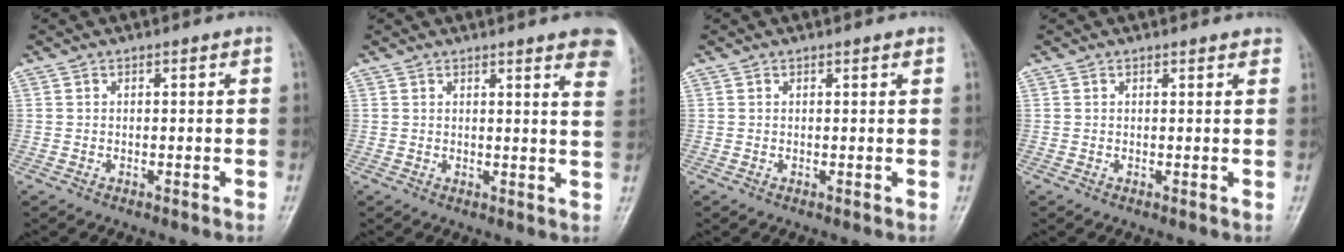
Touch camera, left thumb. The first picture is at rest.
{"total": 10.4, "force": [7.3, 1.7, 7.2], "torque": [-0.063, -0.022, 0.067]}
{"total": 0.7, "force": [0.5, 0.1, 0.4], "torque": [-0.007, -0.001, 0.005]}
{"total": 1.5, "force": [1.3, 0.4, 0.5], "torque": [0.000, -0.001, 0.012]}